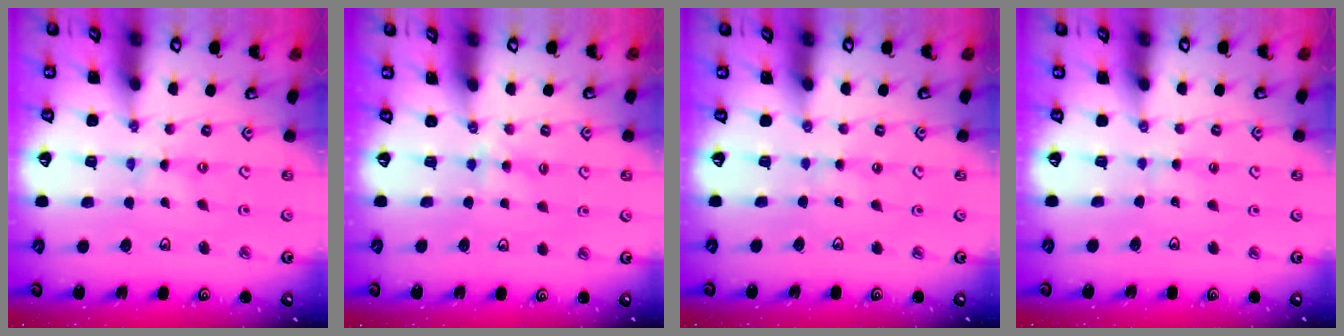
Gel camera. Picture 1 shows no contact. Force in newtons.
{"total": 3.0, "press": 2.9, "slide": 0.4}
{"total": 1.4, "press": 1.4, "slide": 0.3}
{"total": 2.3, "press": 2.2, "slide": 0.5}